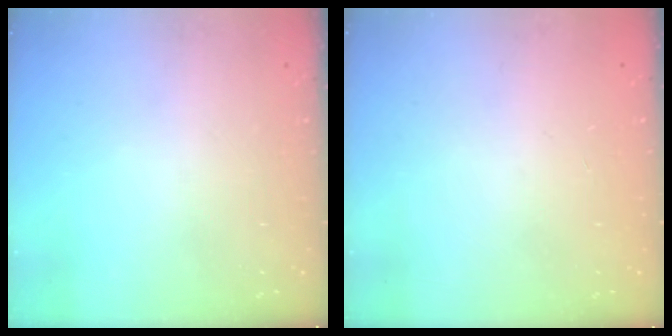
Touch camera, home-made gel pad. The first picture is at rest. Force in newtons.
{"total": 0.0}